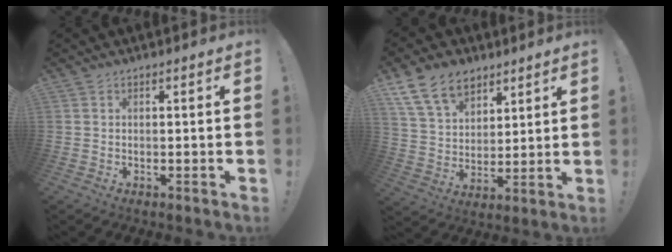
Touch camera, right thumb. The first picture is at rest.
{"total": 14.4, "force": [9.0, 9.3, 6.2], "torque": [-0.108, -0.049, 0.173]}